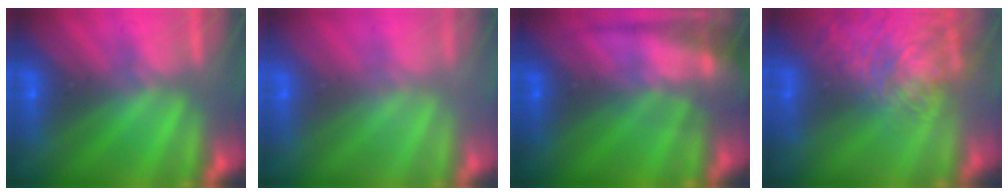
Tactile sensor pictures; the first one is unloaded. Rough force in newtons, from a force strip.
{"total": 2.9}
{"total": 5.8}
{"total": 7.9}